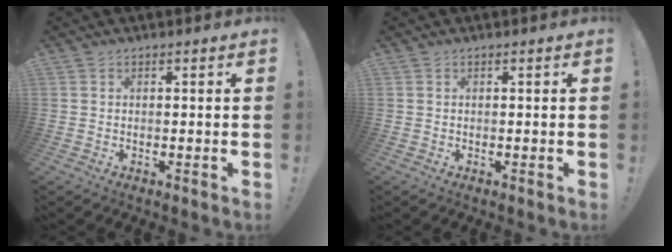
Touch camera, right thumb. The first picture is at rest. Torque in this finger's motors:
{"motor_torque": [-0.05, -0.05, -0.02, 0.06, 0.00]}